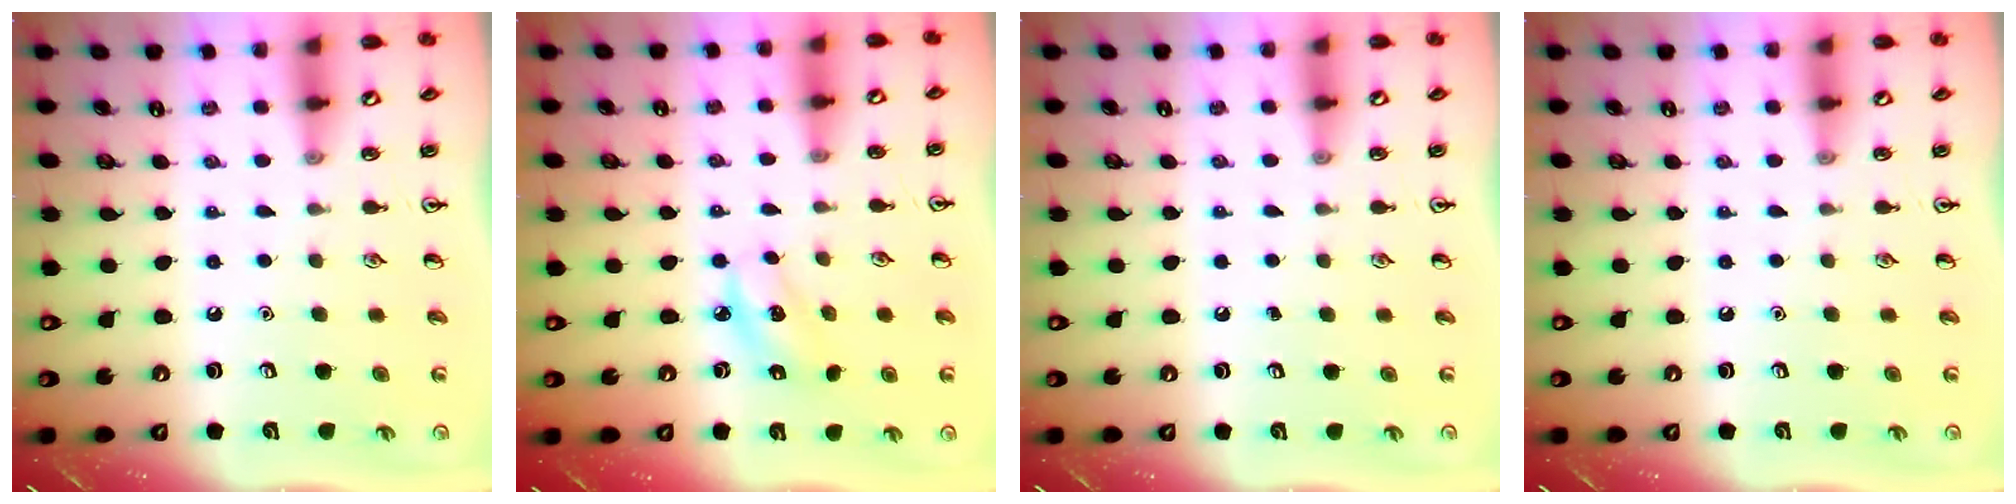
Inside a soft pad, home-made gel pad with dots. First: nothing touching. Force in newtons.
{"total": 3.8, "press": 3.8, "slide": 0.4}
{"total": 0.0}
{"total": 0.0}